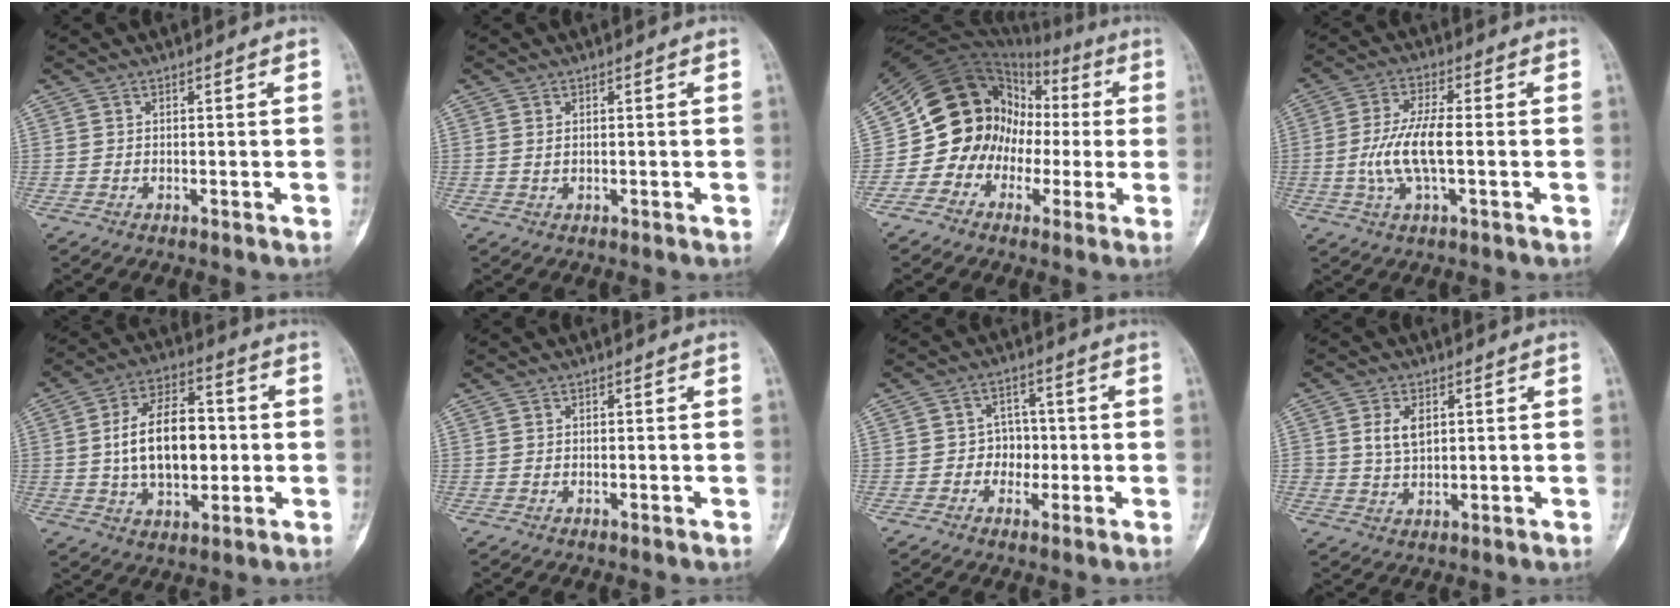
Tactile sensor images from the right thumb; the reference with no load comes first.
{"total": 0.9, "force": [0.3, 0.6, 0.6], "torque": [-0.013, -0.001, 0.009]}
{"total": 15.1, "force": [-2.4, 13.9, 5.4], "torque": [-0.048, 0.087, -0.041]}
{"total": 9.1, "force": [-1.0, 2.8, 8.6], "torque": [-0.191, 0.009, -0.022]}
{"total": 16.1, "force": [0.3, 9.5, 13.0], "torque": [-0.195, 0.018, 0.005]}
{"total": 0.0}
{"total": 5.1, "force": [-0.8, 4.5, 2.2], "torque": [0.005, 0.016, -0.021]}
{"total": 5.0, "force": [1.5, 3.3, 3.5], "torque": [-0.054, -0.007, 0.031]}